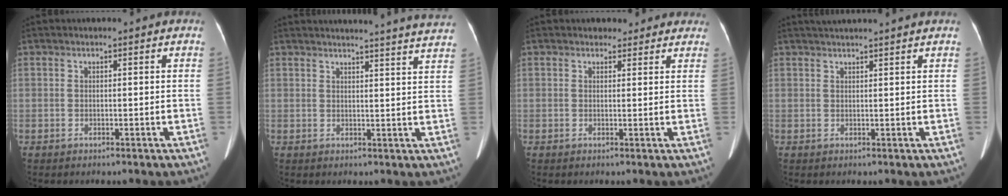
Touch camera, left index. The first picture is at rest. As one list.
[{"total": 19.0, "force": [18.3, -0.7, 5.1], "torque": [-0.070, -0.049, 0.204]}, {"total": 4.1, "force": [3.4, 2.3, 0.3], "torque": [0.013, 0.007, 0.032]}, {"total": 6.2, "force": [5.6, -0.6, 2.5], "torque": [-0.033, 0.031, 0.073]}]